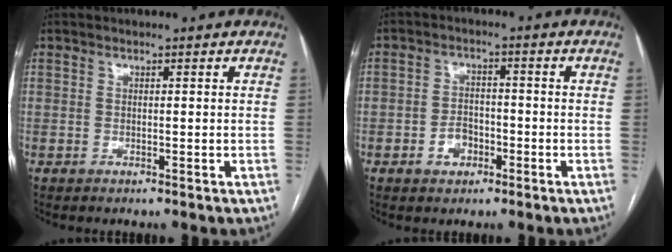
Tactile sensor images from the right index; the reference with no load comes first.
{"total": 3.9, "force": [-1.8, 2.8, 2.0], "torque": [-0.034, 0.009, -0.026]}